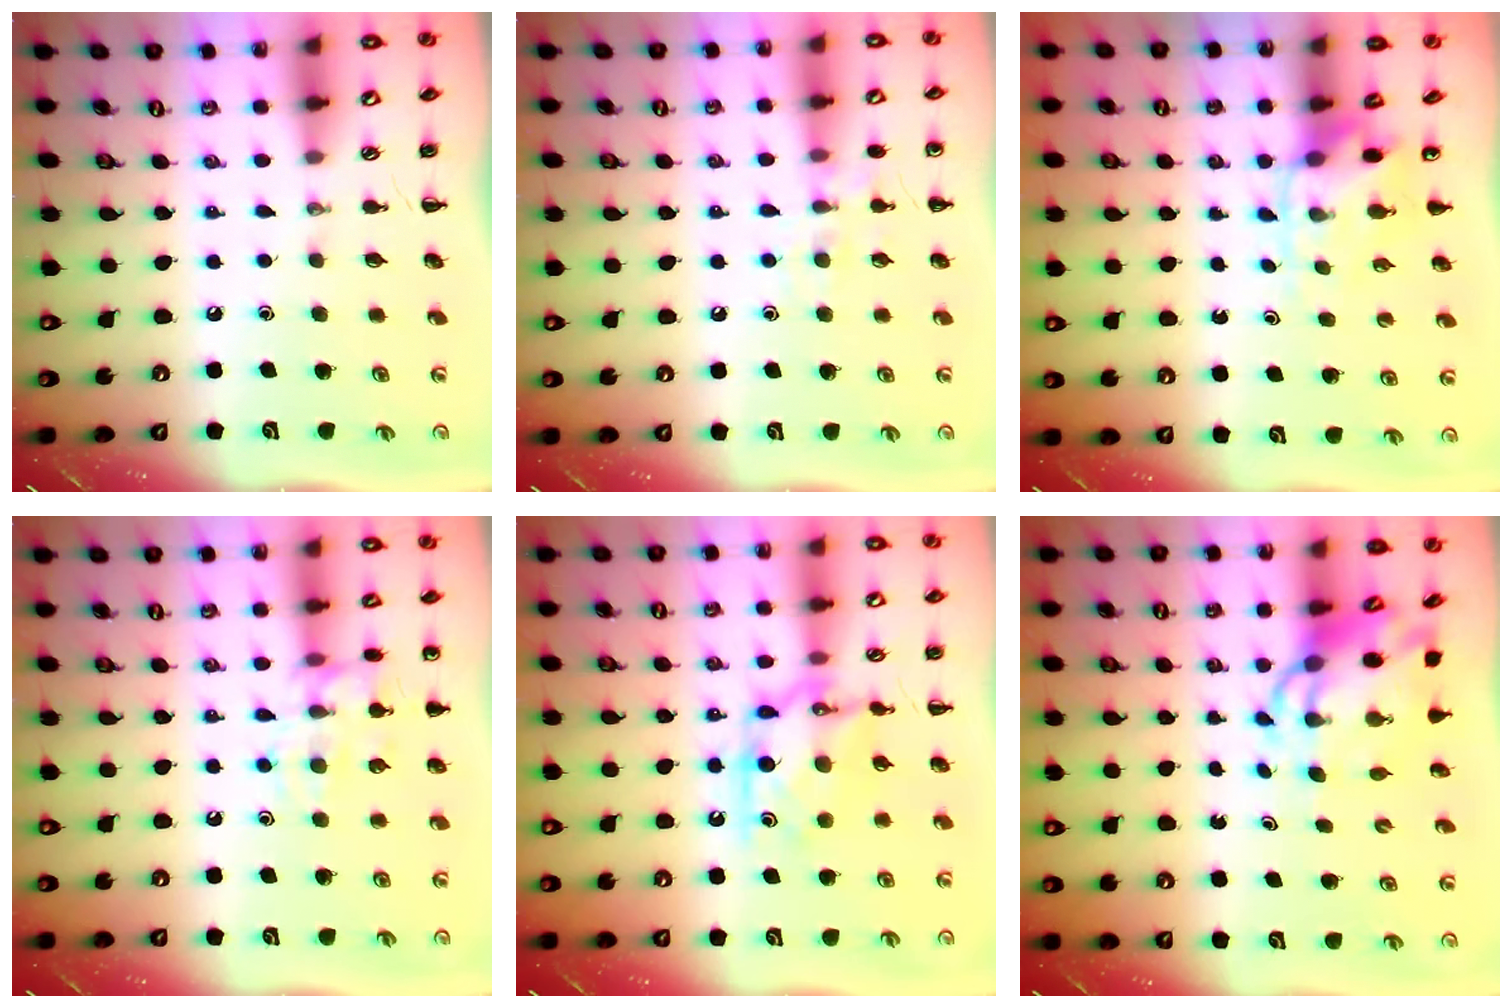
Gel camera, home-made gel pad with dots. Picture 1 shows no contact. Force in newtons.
{"total": 7.4, "press": 7.3, "slide": 1.0}
{"total": 4.4, "press": 4.3, "slide": 1.0}
{"total": 13.0, "press": 13.0, "slide": 1.3}
{"total": 11.9, "press": 11.9, "slide": 0.5}
{"total": 9.6, "press": 9.1, "slide": 3.1}